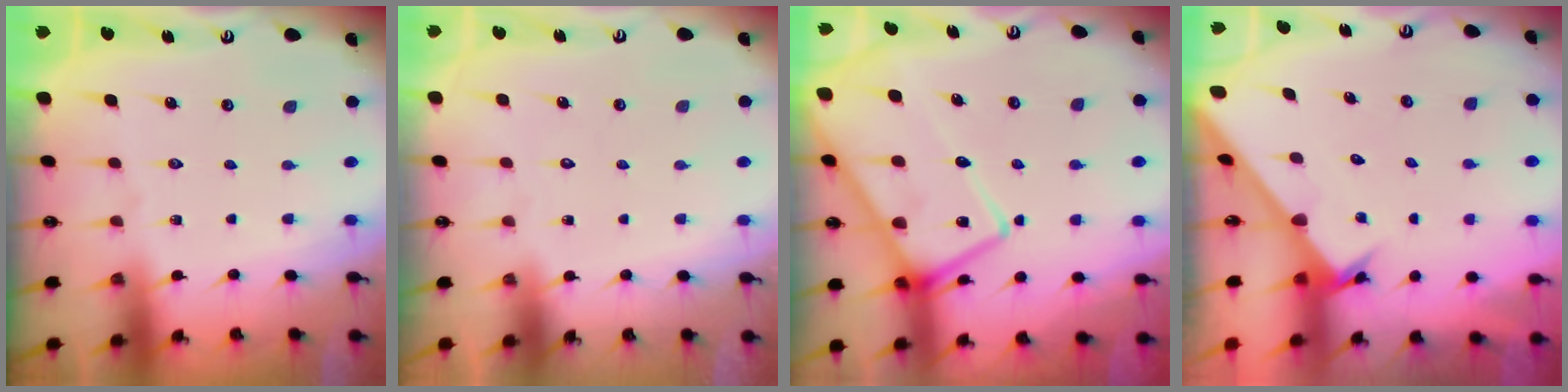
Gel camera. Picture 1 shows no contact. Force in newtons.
{"total": 1.6, "press": 1.6, "slide": 0.1}
{"total": 17.5, "press": 17.4, "slide": 1.7}
{"total": 2.4, "press": 2.4, "slide": 0.1}